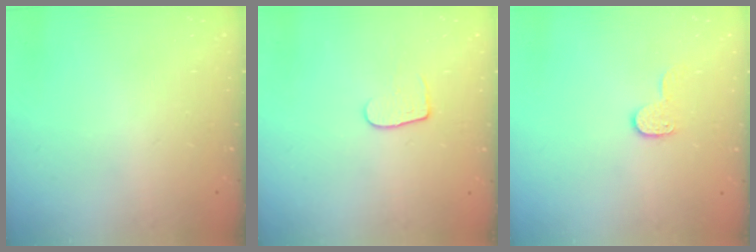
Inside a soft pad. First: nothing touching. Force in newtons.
{"total": 5.8, "press": 5.8, "slide": 0.6}
{"total": 5.9, "press": 5.9, "slide": 0.5}